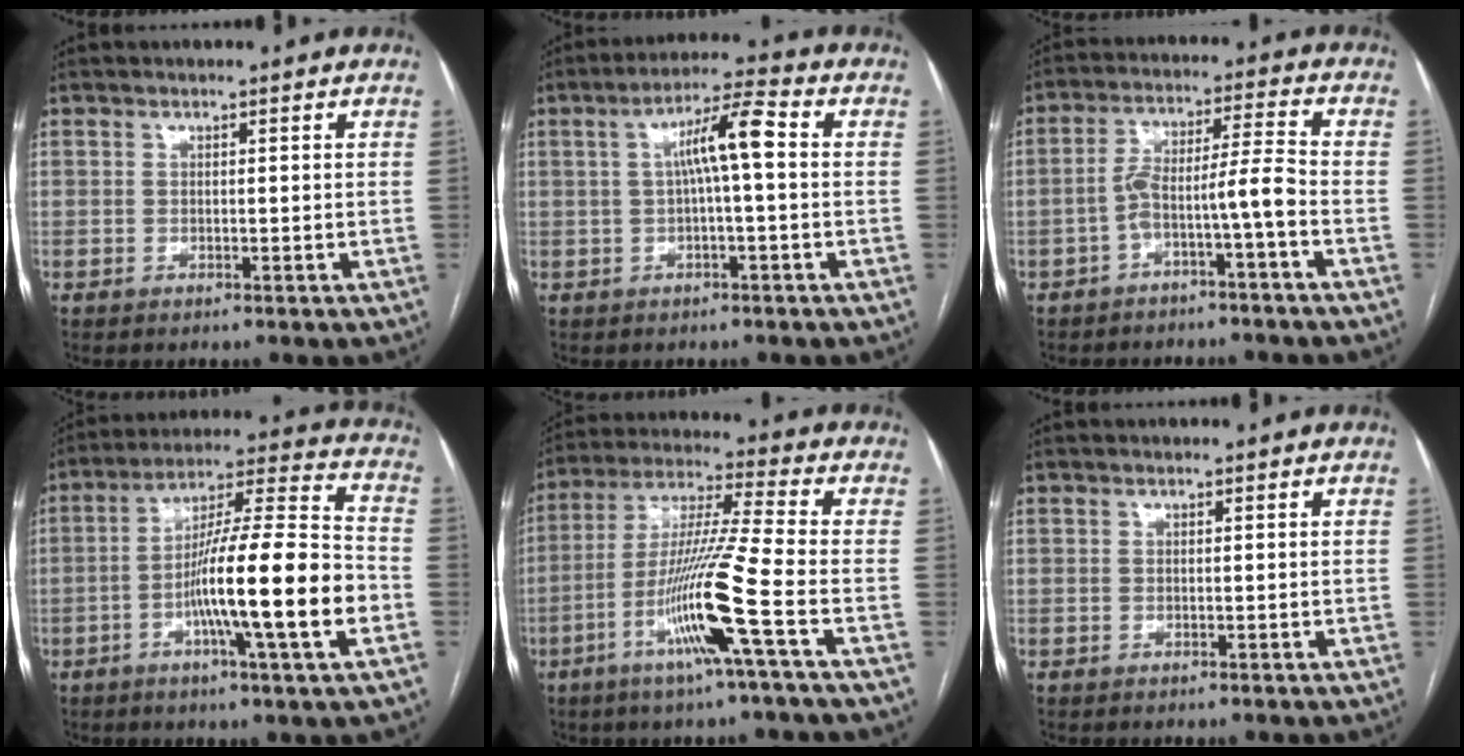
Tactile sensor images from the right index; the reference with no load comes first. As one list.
[{"total": 7.3, "force": [0.7, 0.6, 7.2], "torque": [-0.124, 0.025, 0.009]}, {"total": 6.8, "force": [-3.2, -0.4, 6.0], "torque": [-0.107, 0.032, -0.051]}, {"total": 18.2, "force": [-4.9, 0.2, 17.5], "torque": [-0.289, 0.002, -0.085]}, {"total": 14.2, "force": [-5.4, -1.9, 13.0], "torque": [-0.254, -0.013, -0.108]}, {"total": 0.0}]